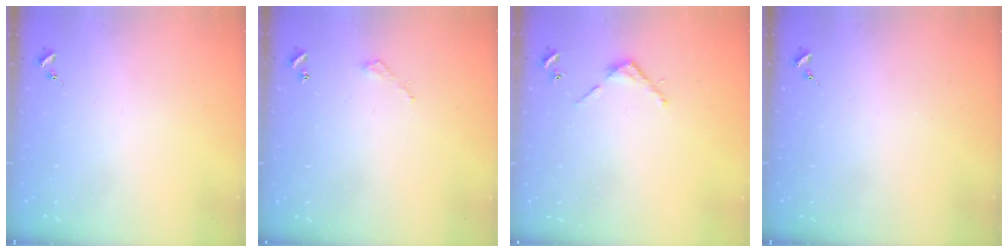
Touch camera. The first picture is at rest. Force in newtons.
{"total": 3.2, "press": 3.1, "slide": 0.2}
{"total": 3.5, "press": 3.5, "slide": 0.2}
{"total": 0.0}